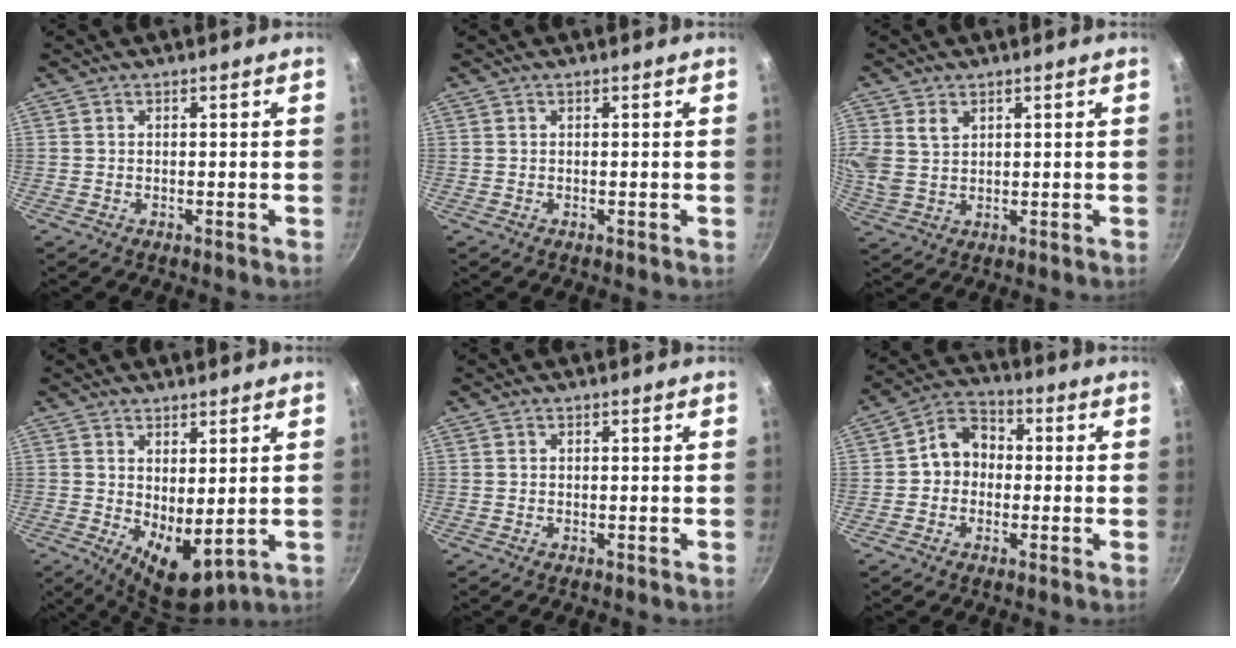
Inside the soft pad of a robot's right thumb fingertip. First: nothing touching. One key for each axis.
{"total": 0.0}
{"total": 7.7, "fx": 2.9, "fy": 5.7, "fz": 4.3, "tx": -0.089, "ty": -0.001, "tz": 0.064}
{"total": 7.9, "fx": 1.3, "fy": 3.7, "fz": 6.8, "tx": -0.088, "ty": -0.034, "tz": 0.035}
{"total": 0.0}
{"total": 7.6, "fx": -0.3, "fy": 6.4, "fz": 4.1, "tx": -0.033, "ty": 0.024, "tz": -0.023}